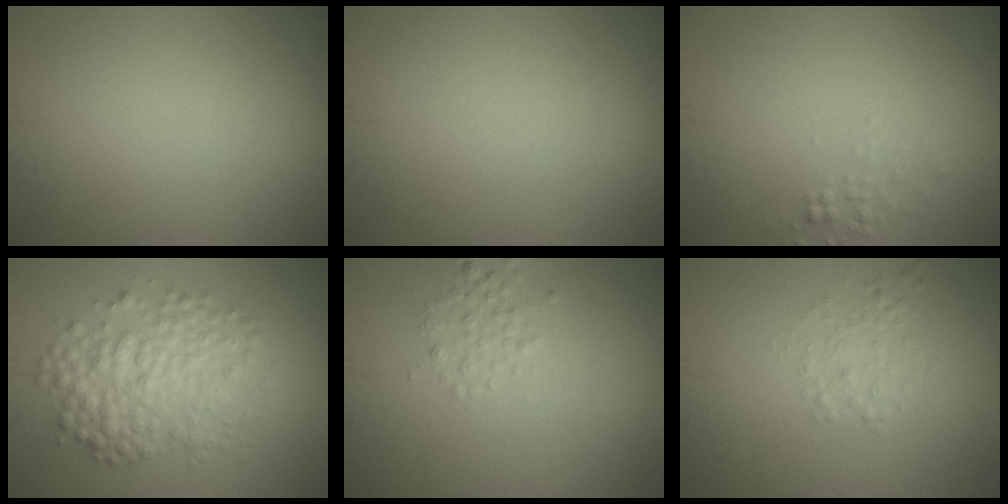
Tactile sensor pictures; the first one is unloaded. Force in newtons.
{"total": 0.0}
{"total": 0.9, "press": 0.9, "slide": 0.0}
{"total": 5.4, "press": 5.4, "slide": 0.0}
{"total": 1.7, "press": 1.7, "slide": 0.0}
{"total": 1.4, "press": 1.4, "slide": 0.1}